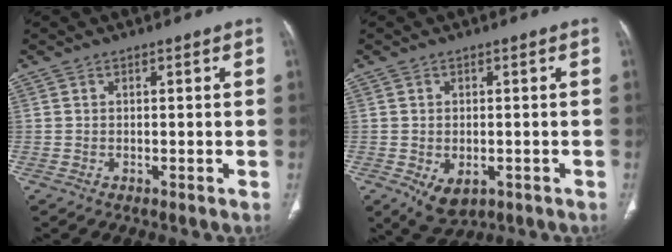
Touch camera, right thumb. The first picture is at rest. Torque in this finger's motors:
{"motor_torque": [0.96, 0.78, -0.19, -0.07, 0.01]}